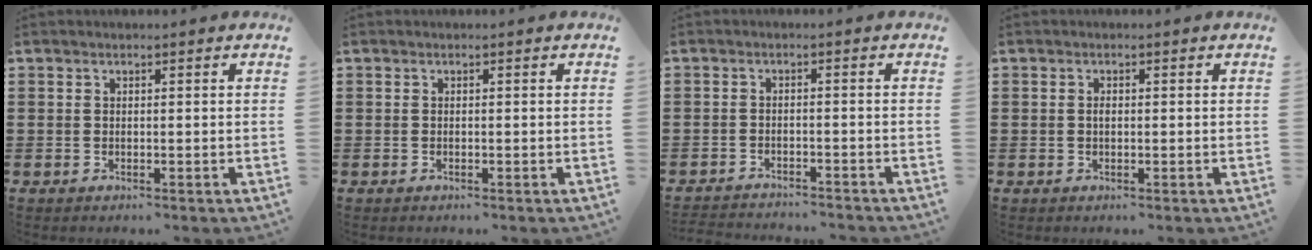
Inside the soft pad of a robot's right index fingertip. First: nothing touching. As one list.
[{"total": 0.0}, {"total": 2.3, "force": [-2.3, -0.1, -0.2], "torque": [-0.004, -0.001, -0.049]}, {"total": 0.9, "force": [0.0, 0.4, 0.8], "torque": [-0.016, 0.001, -0.001]}]